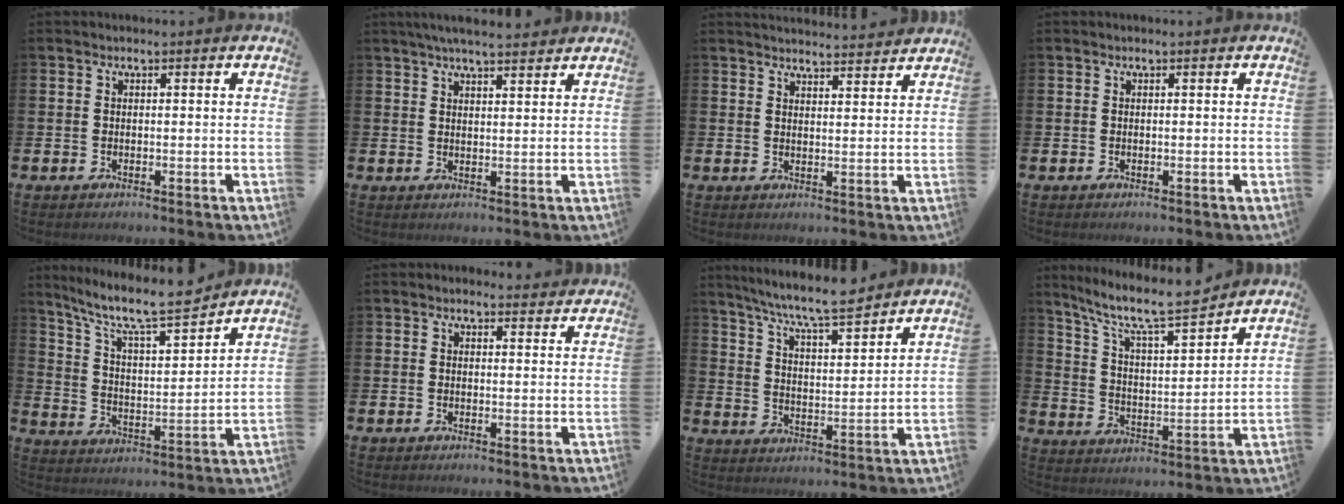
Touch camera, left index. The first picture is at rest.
{"total": 4.4, "force": [4.1, 0.5, 1.5], "torque": [-0.030, -0.014, 0.073]}
{"total": 3.4, "force": [3.4, 0.1, -0.1], "torque": [-0.006, -0.022, 0.062]}
{"total": 0.0}
{"total": 9.3, "force": [8.4, 1.4, 3.9], "torque": [-0.108, -0.057, 0.142]}
{"total": 1.1, "force": [1.0, 0.5, 0.1], "torque": [0.005, 0.002, 0.016]}
{"total": 7.9, "force": [7.4, 0.4, 2.7], "torque": [-0.074, -0.047, 0.129]}
{"total": 9.1, "force": [8.2, 1.3, 3.8], "torque": [-0.105, -0.055, 0.139]}